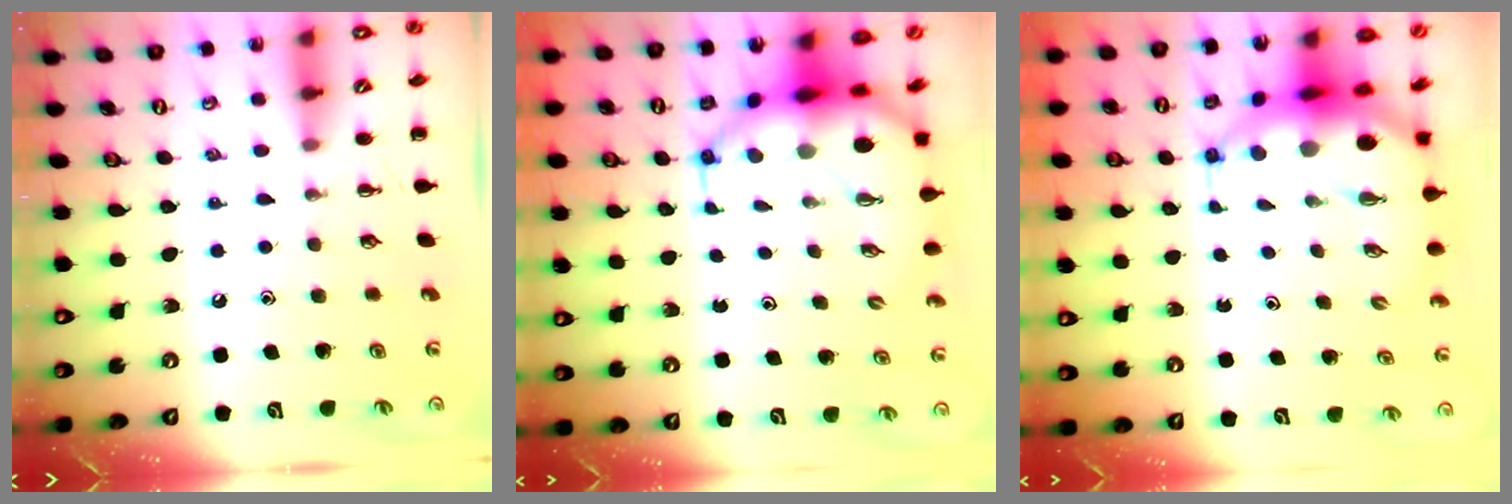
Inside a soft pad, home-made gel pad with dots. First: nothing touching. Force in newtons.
{"total": 11.4, "press": 11.0, "slide": 3.1}
{"total": 10.7, "press": 10.3, "slide": 2.7}